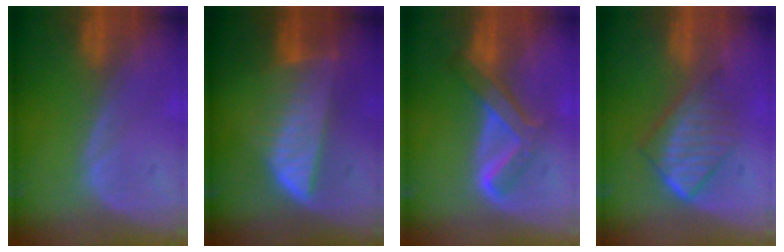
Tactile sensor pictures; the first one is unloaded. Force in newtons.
{"total": 7.5, "press": 6.8, "slide": 3.2}
{"total": 6.8, "press": 5.7, "slide": 3.7}
{"total": 7.0, "press": 6.0, "slide": 3.6}